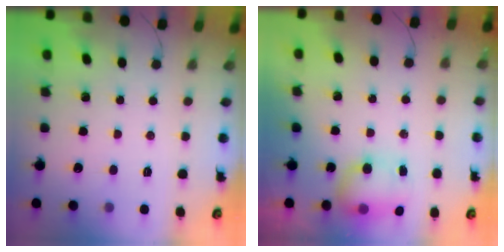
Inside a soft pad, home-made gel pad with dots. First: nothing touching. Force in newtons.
{"total": 7.2, "press": 7.1, "slide": 1.3}